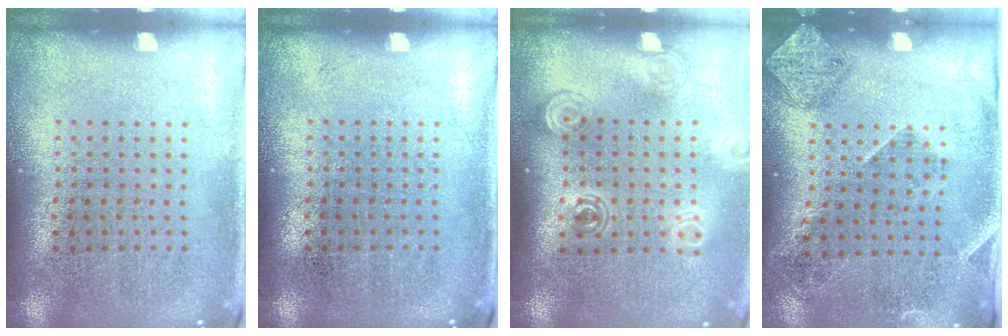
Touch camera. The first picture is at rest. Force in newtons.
{"total": 0.0}
{"total": 1.5, "press": 1.3, "slide": 0.9}
{"total": 1.8, "press": 1.2, "slide": 1.3}